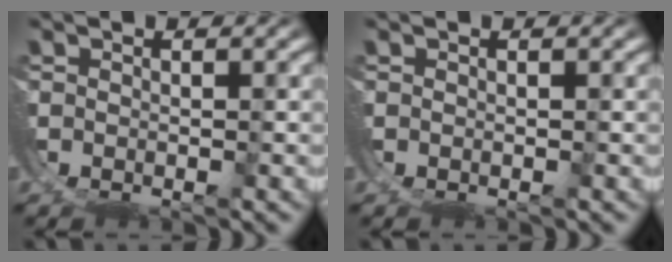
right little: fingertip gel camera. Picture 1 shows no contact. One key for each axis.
{"total": 0.0}